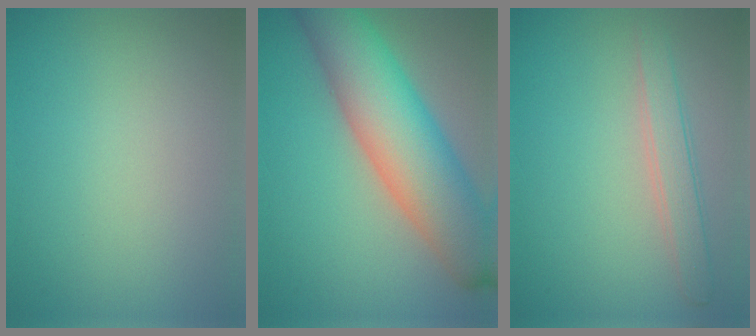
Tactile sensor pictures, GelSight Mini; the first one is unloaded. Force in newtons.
{"total": 11.2, "press": 11.2, "slide": 0.3}
{"total": 2.5, "press": 2.4, "slide": 0.1}